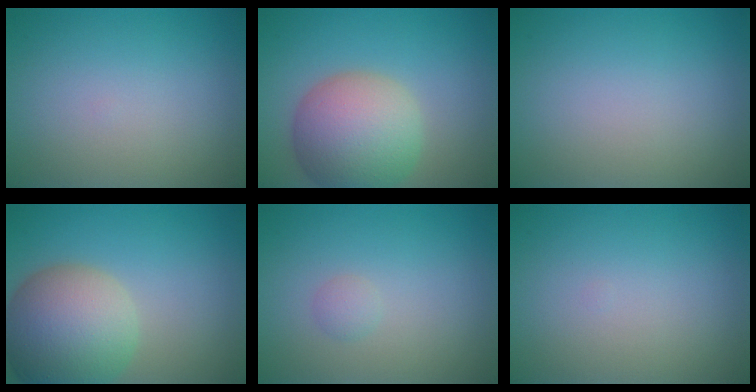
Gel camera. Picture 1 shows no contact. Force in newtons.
{"total": 8.5, "press": 8.5, "slide": 0.4}
{"total": 0.0}
{"total": 9.6, "press": 9.6, "slide": 0.6}
{"total": 0.8, "press": 0.8, "slide": 0.1}
{"total": 0.0}